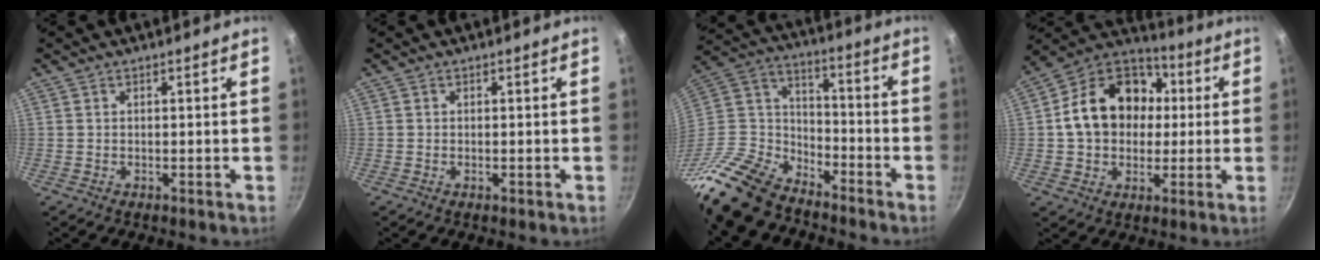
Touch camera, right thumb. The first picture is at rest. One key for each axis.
{"total": 0.6, "fx": -0.2, "fy": 0.2, "fz": 0.5, "tx": -0.008, "ty": 0.001, "tz": -0.004}
{"total": 20.2, "fx": -15.4, "fy": 10.2, "fz": 8.3, "tx": -0.151, "ty": 0.089, "tz": -0.300}
{"total": 18.6, "fx": 1.8, "fy": 14.6, "fz": 11.3, "tx": -0.165, "ty": 0.034, "tz": 0.018}